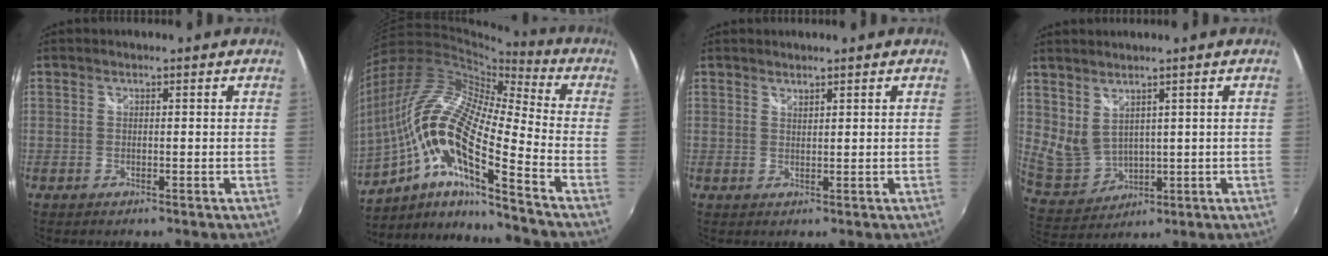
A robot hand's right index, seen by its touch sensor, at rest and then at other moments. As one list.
[{"total": 20.1, "force": [-7.7, 3.3, 18.3], "torque": [-0.312, -0.035, -0.169]}, {"total": 1.1, "force": [1.0, 0.1, 0.2], "torque": [-0.003, 0.001, 0.018]}, {"total": 6.8, "force": [3.7, 4.1, 3.9], "torque": [-0.075, -0.008, 0.096]}]